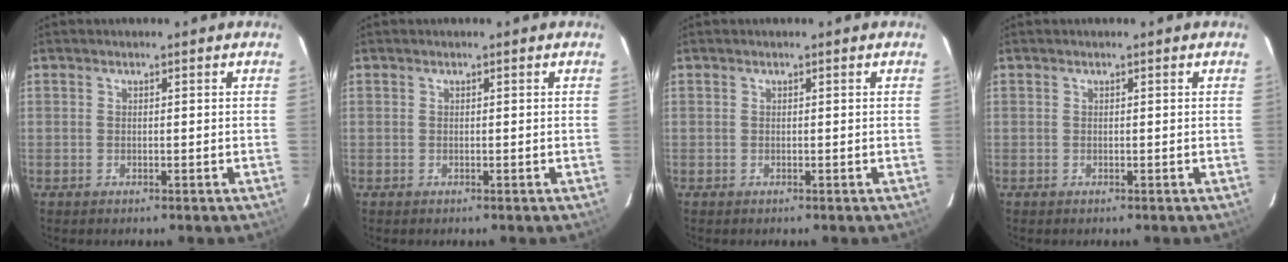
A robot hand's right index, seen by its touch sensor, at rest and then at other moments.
{"total": 0.0}
{"total": 0.0}
{"total": 0.0}